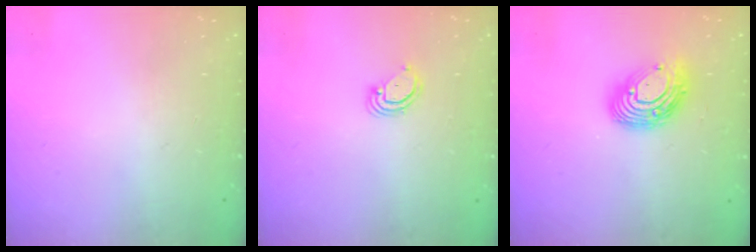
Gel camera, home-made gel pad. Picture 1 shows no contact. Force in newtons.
{"total": 3.6, "press": 3.6, "slide": 0.3}
{"total": 13.0, "press": 12.9, "slide": 1.2}